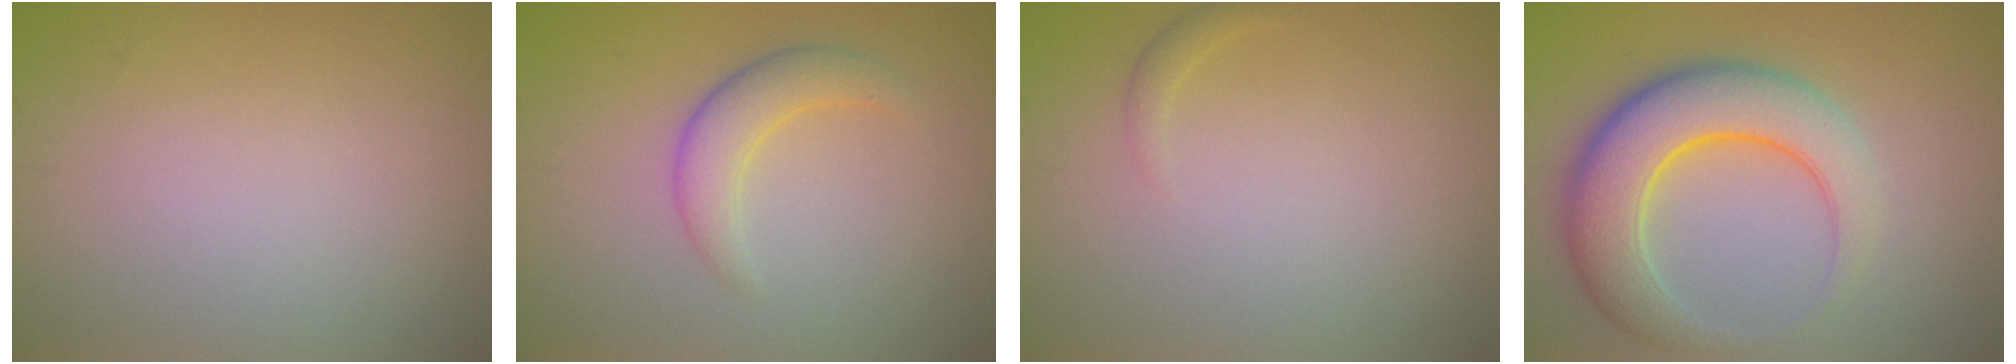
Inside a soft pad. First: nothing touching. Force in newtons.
{"total": 2.9, "press": 2.9, "slide": 0.2}
{"total": 0.7, "press": 0.7, "slide": 0.1}
{"total": 7.9, "press": 7.9, "slide": 0.1}